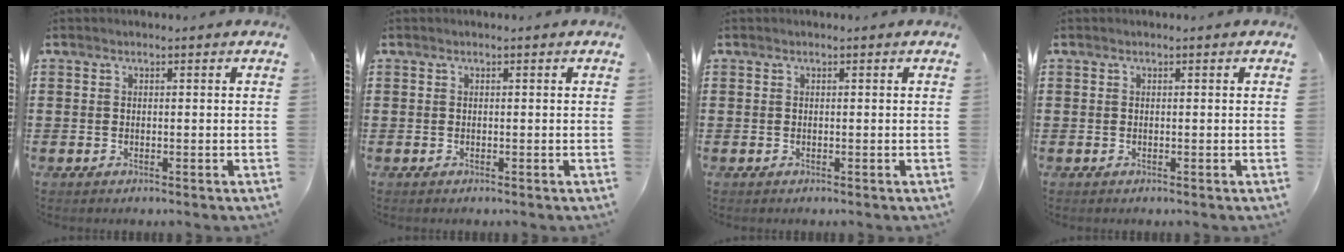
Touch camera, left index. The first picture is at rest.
{"total": 0.0}
{"total": 0.0}
{"total": 0.0}